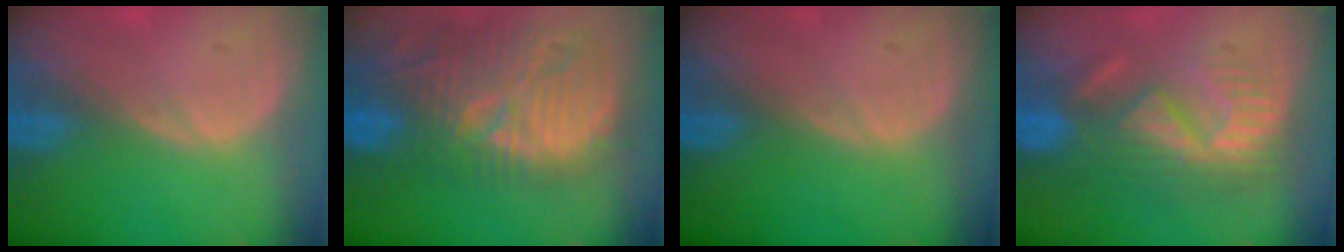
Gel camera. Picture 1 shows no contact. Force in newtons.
{"total": 14.3, "press": 12.9, "slide": 6.2}
{"total": 0.0}
{"total": 9.0, "press": 8.3, "slide": 3.5}